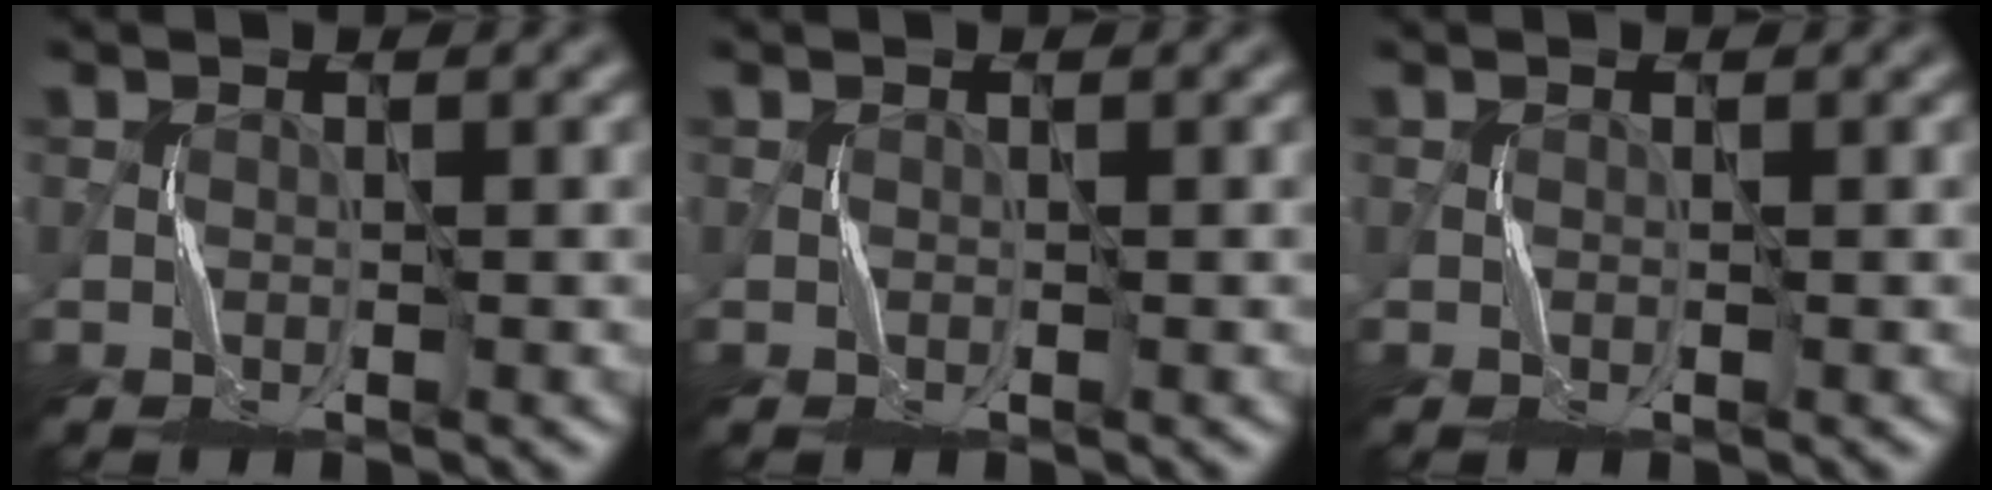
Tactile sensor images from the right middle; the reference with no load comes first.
{"total": 0.0}
{"total": 0.0}